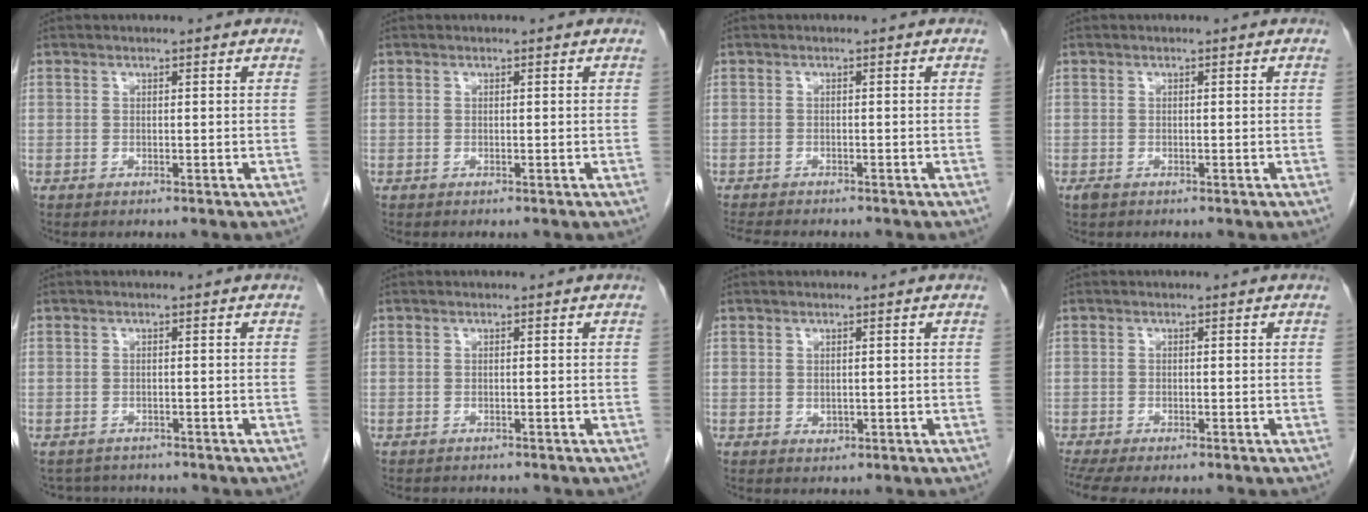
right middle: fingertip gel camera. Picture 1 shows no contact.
{"total": 0.0}
{"total": 6.1, "force": [-5.3, 1.3, 2.6], "torque": [-0.039, -0.008, -0.079]}
{"total": 0.8, "force": [-0.5, 0.5, 0.5], "torque": [-0.015, -0.001, -0.006]}
{"total": 4.3, "force": [-4.0, 1.6, 0.3], "torque": [-0.002, 0.002, -0.052]}
{"total": 2.3, "force": [-2.2, 0.7, 0.5], "torque": [-0.011, -0.005, -0.026]}
{"total": 0.8, "force": [0.1, 0.6, 0.4], "torque": [-0.007, 0.000, 0.005]}
{"total": 6.0, "force": [-4.7, 1.6, 3.3], "torque": [-0.058, -0.006, -0.077]}